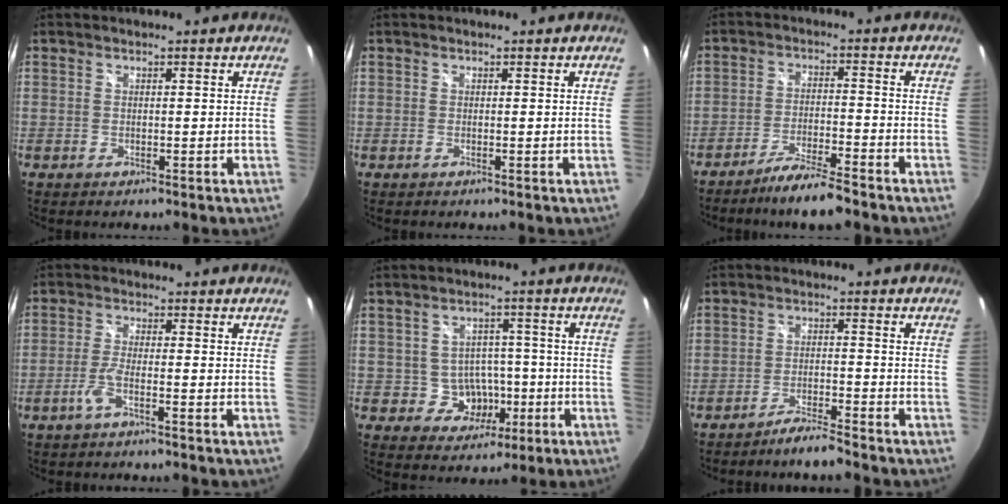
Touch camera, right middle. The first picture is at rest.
{"total": 0.0}
{"total": 8.0, "force": [-6.9, 0.3, 4.1], "torque": [-0.089, -0.003, -0.115]}
{"total": 3.2, "force": [-2.1, 0.2, 2.4], "torque": [-0.063, 0.000, -0.043]}
{"total": 6.5, "force": [-1.9, 5.9, 2.0], "torque": [-0.047, 0.021, -0.009]}
{"total": 4.3, "force": [-4.1, -0.4, 1.4], "torque": [-0.049, 0.002, -0.071]}